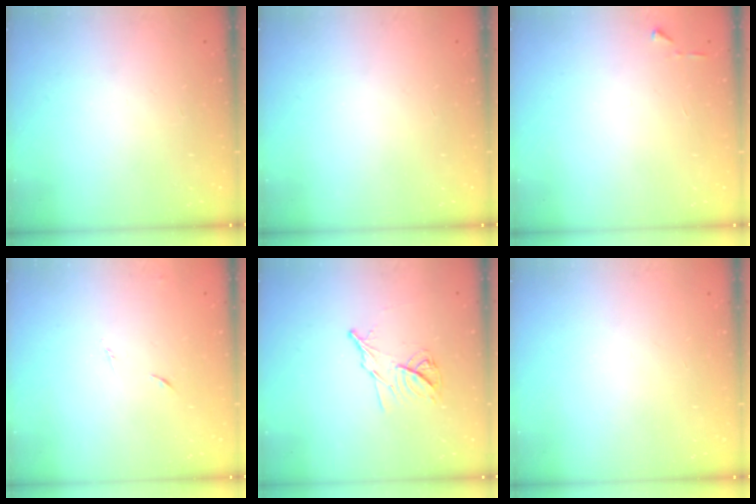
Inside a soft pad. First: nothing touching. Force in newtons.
{"total": 0.0}
{"total": 3.9, "press": 3.9, "slide": 0.5}
{"total": 5.9, "press": 5.9, "slide": 0.6}
{"total": 10.0, "press": 10.0, "slide": 0.1}
{"total": 0.0}